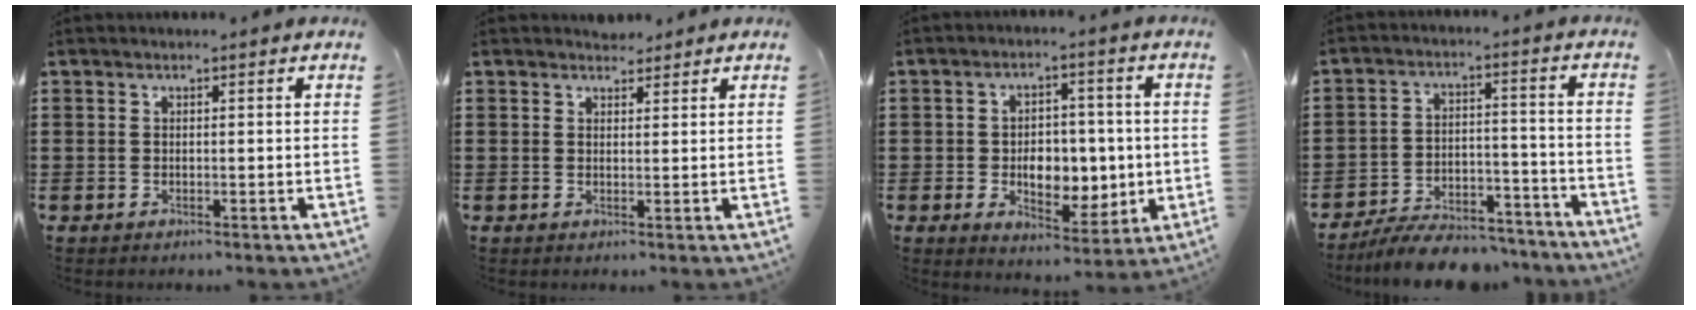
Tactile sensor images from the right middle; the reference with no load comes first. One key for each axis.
{"total": 1.9, "fx": 1.7, "fy": 0.7, "fz": 0.0, "tx": 0.003, "ty": 0.002, "tz": 0.032}
{"total": 6.9, "fx": -0.6, "fy": 4.9, "fz": 4.9, "tx": -0.073, "ty": 0.003, "tz": -0.014}
{"total": 8.1, "fx": -7.6, "fy": 1.7, "fz": 2.1, "tx": -0.026, "ty": 0.025, "tz": -0.142}